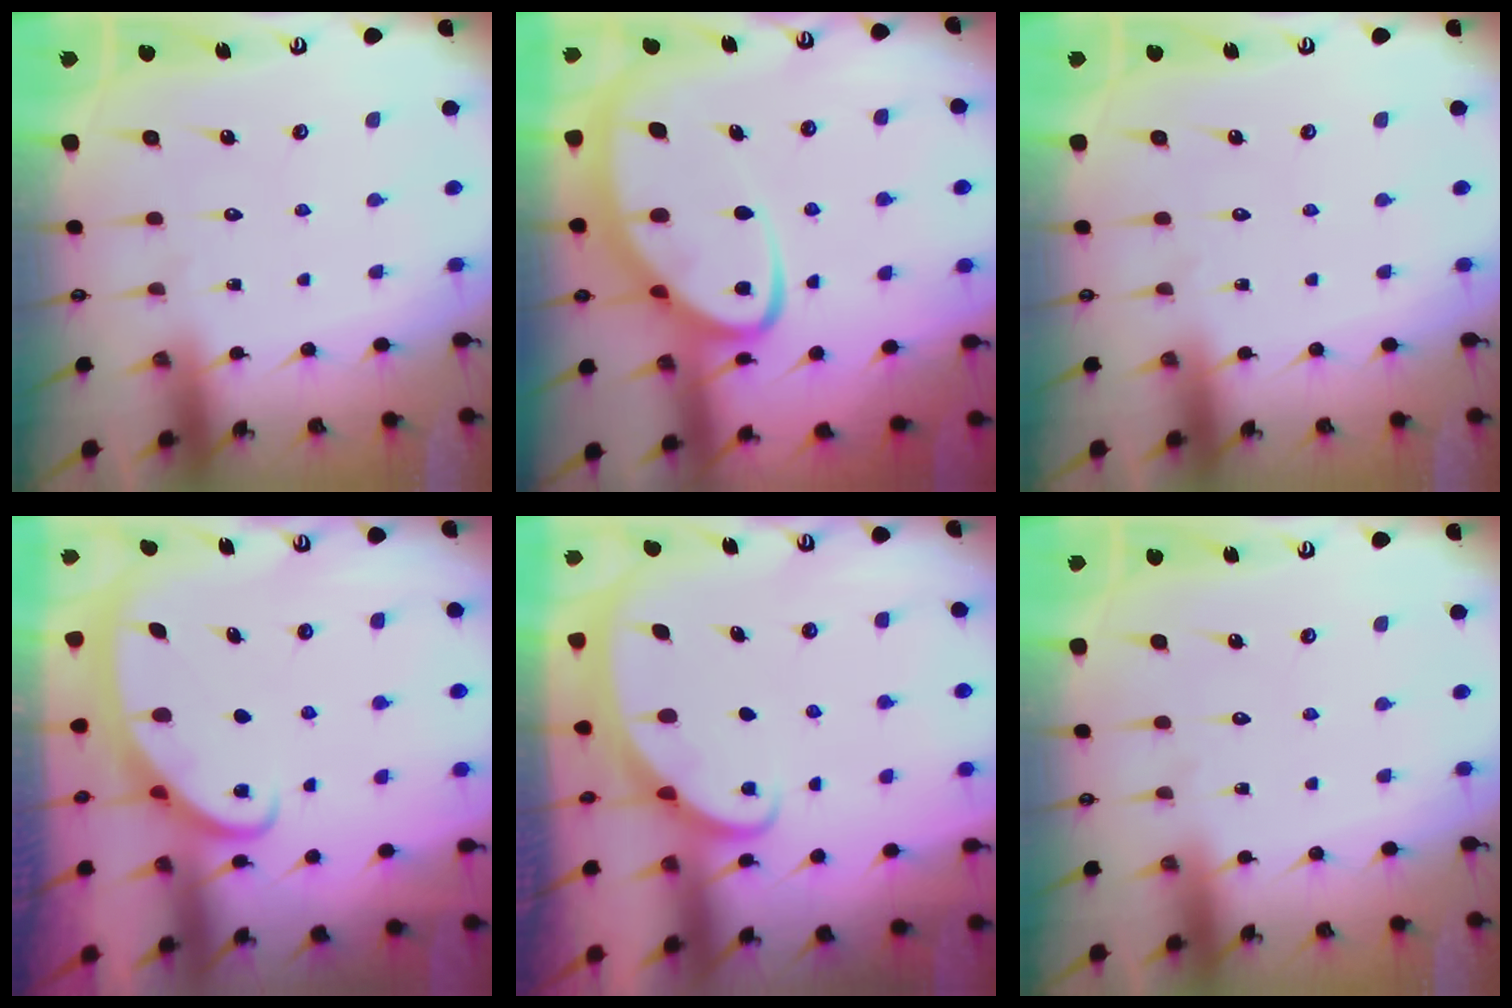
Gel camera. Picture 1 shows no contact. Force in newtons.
{"total": 11.0, "press": 10.9, "slide": 1.1}
{"total": 0.0}
{"total": 2.6, "press": 2.6, "slide": 0.3}
{"total": 1.8, "press": 1.8, "slide": 0.1}
{"total": 0.0}